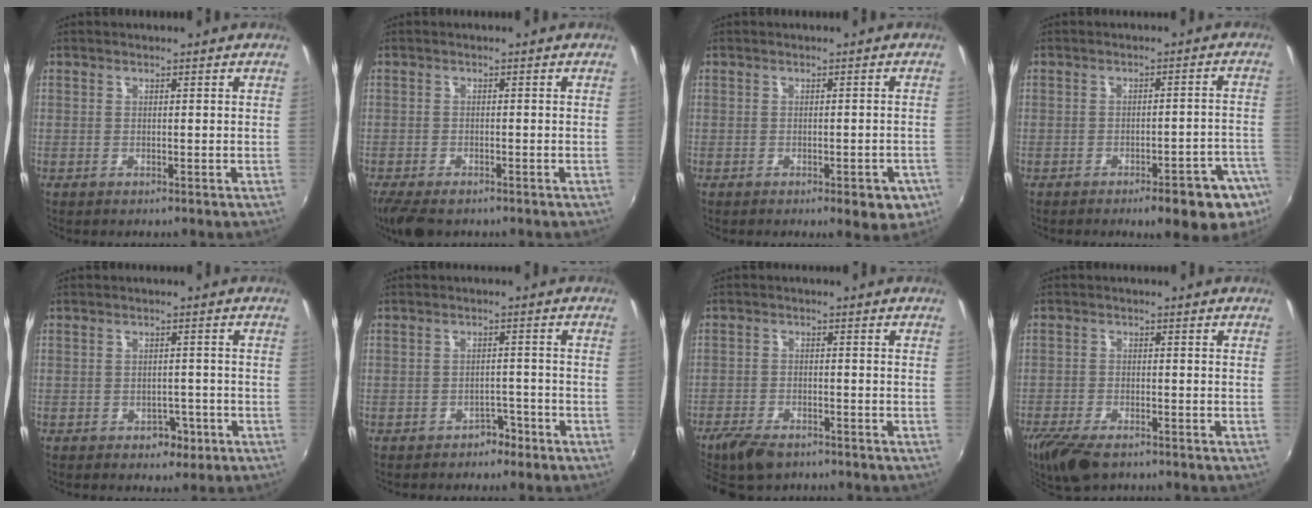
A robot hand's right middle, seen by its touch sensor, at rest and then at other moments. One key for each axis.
{"total": 6.7, "fx": -5.0, "fy": 2.4, "fz": 3.7, "tx": -0.090, "ty": -0.029, "tz": -0.090}
{"total": 5.3, "fx": -2.9, "fy": 2.6, "fz": 3.7, "tx": -0.055, "ty": -0.007, "tz": -0.030}
{"total": 9.6, "fx": -6.6, "fy": 2.5, "fz": 6.5, "tx": -0.069, "ty": 0.005, "tz": -0.074}
{"total": 3.6, "fx": -1.9, "fy": 2.6, "fz": 1.6, "tx": -0.032, "ty": 0.002, "tz": -0.016}
{"total": 3.2, "fx": -2.4, "fy": 1.9, "fz": 0.8, "tx": -0.017, "ty": 0.008, "tz": -0.030}
{"total": 7.4, "fx": -5.9, "fy": 2.9, "fz": 3.3, "tx": -0.092, "ty": -0.016, "tz": -0.107}
{"total": 8.9, "fx": -6.8, "fy": 3.1, "fz": 4.9, "tx": -0.122, "ty": -0.029, "tz": -0.125}